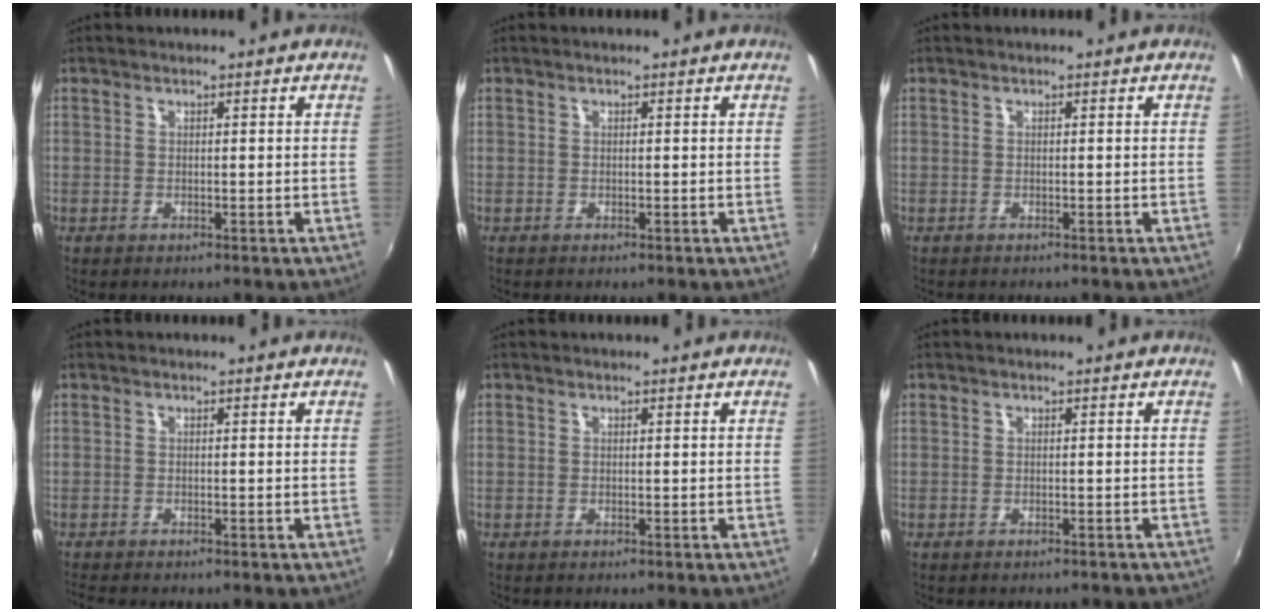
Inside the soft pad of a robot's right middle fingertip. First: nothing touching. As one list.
[{"total": 0.0}, {"total": 0.0}, {"total": 2.1, "force": [-1.9, 0.2, 0.8], "torque": [-0.018, -0.015, -0.037]}, {"total": 0.0}, {"total": 1.8, "force": [-1.6, 0.5, 0.5], "torque": [-0.013, -0.009, -0.021]}]